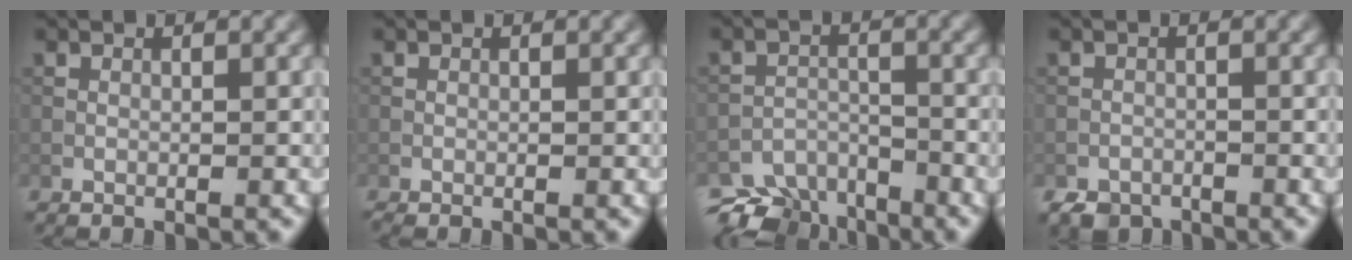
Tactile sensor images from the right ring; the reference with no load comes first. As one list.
[{"total": 0.6, "force": [-0.6, 0.1, 0.1], "torque": [0.001, -0.002, -0.012]}, {"total": 6.4, "force": [-5.5, 2.7, 1.9], "torque": [-0.029, -0.017, -0.089]}, {"total": 2.6, "force": [-2.1, 1.4, 0.4], "torque": [-0.006, -0.002, -0.038]}]